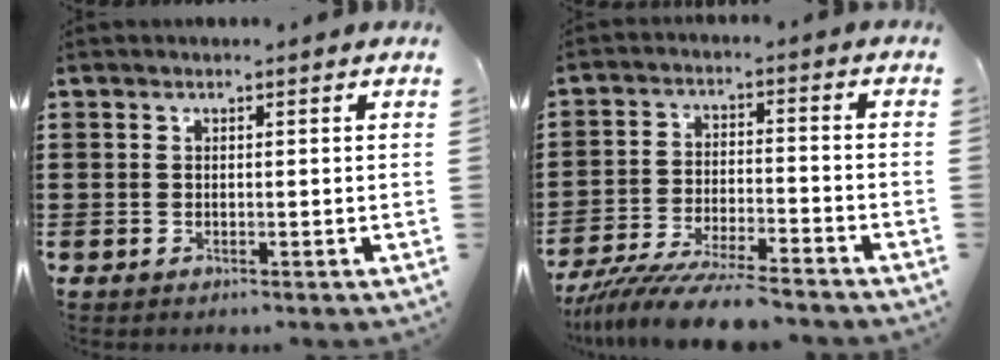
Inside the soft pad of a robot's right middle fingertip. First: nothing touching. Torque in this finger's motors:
{"motor_torque": [1.77, -0.16, 0.51, 0.21]}